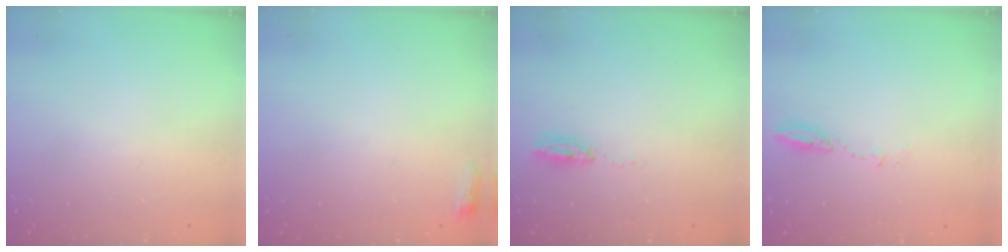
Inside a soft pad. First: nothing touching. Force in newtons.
{"total": 3.6, "press": 3.5, "slide": 0.8}
{"total": 4.1, "press": 4.0, "slide": 1.0}
{"total": 4.9, "press": 4.8, "slide": 0.6}